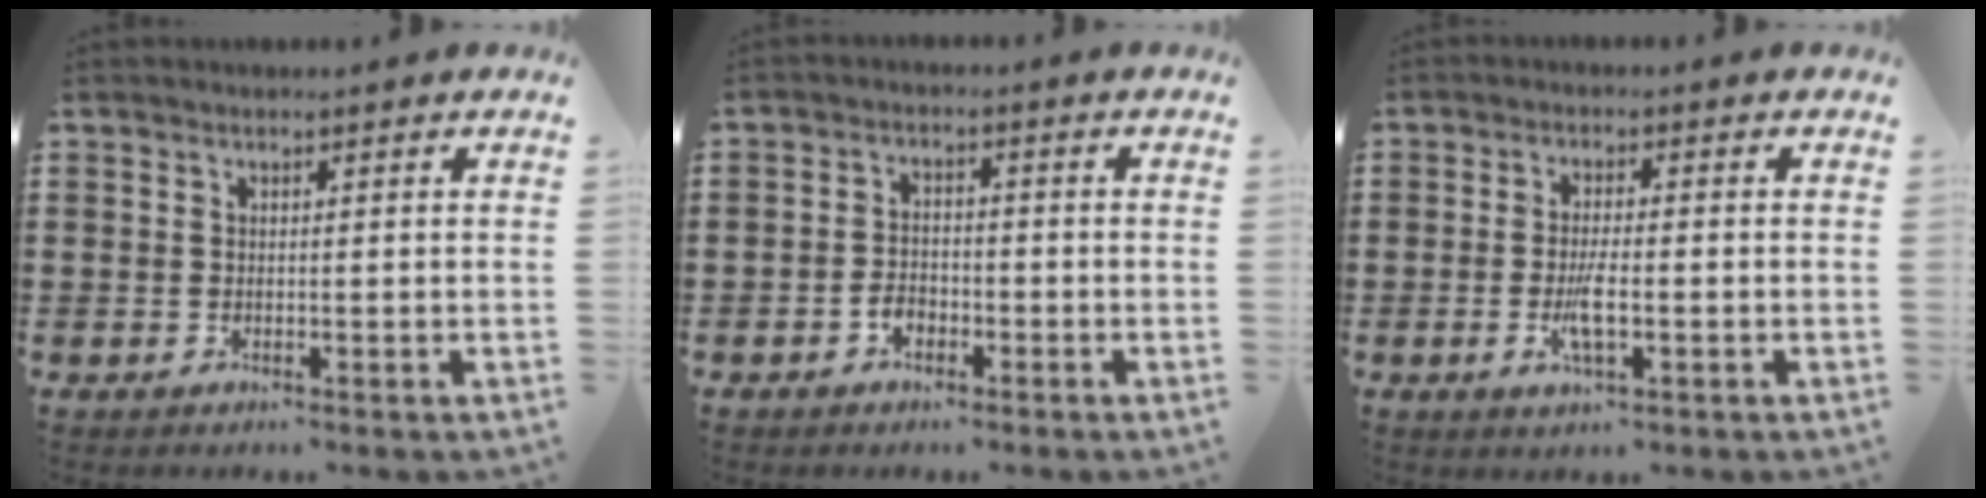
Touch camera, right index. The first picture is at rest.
{"total": 2.5, "force": [-1.6, 1.5, 1.2], "torque": [-0.026, 0.000, -0.031]}
{"total": 4.3, "force": [-1.2, 1.1, 4.0], "torque": [-0.081, -0.002, -0.025]}